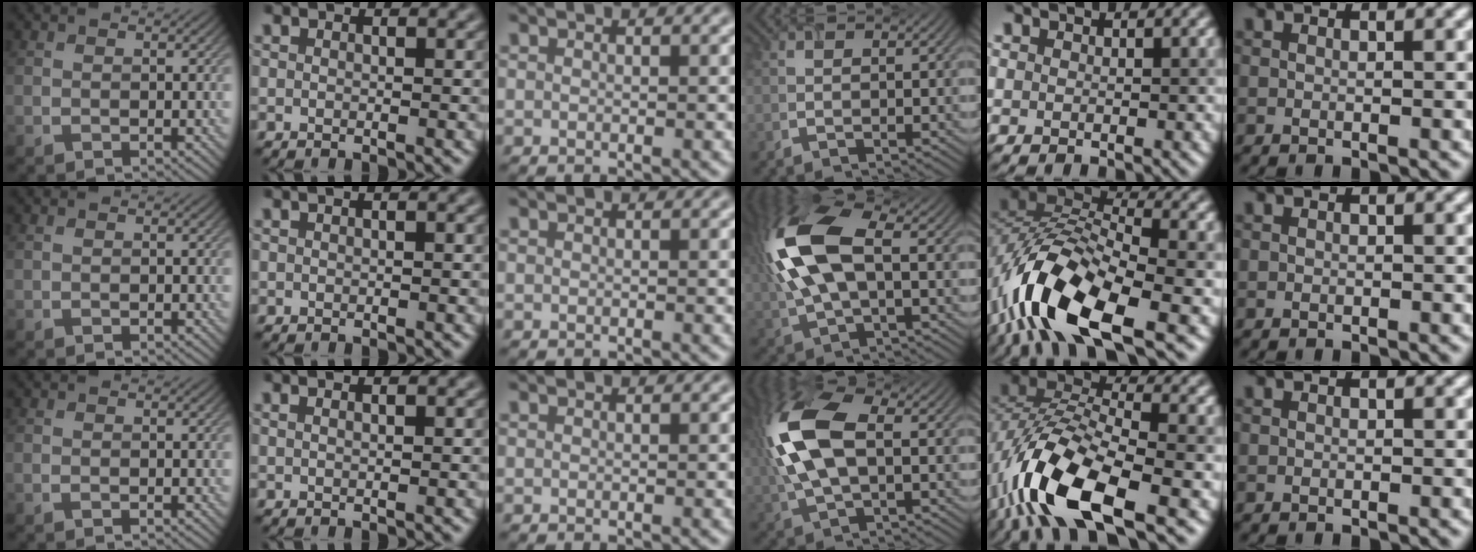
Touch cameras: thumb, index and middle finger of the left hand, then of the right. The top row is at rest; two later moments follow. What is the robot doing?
{"motion": "extract", "object": "airpods case & airpods"}